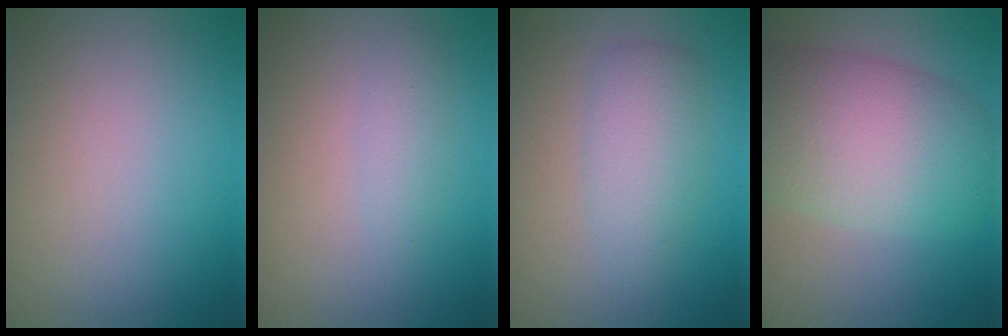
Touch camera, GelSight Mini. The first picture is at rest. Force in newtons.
{"total": 1.4, "press": 1.4, "slide": 0.1}
{"total": 3.3, "press": 3.3, "slide": 0.1}
{"total": 9.4, "press": 9.4, "slide": 0.6}